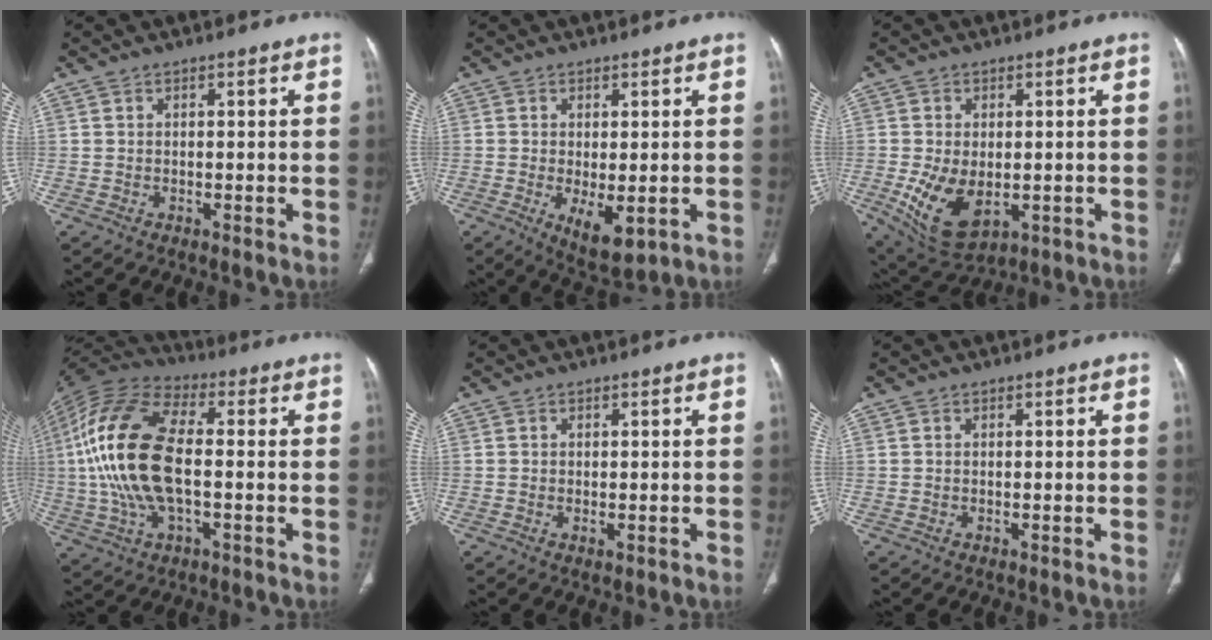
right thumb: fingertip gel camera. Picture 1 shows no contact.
{"total": 6.7, "force": [-1.6, 3.0, 5.8], "torque": [-0.091, -0.019, -0.013]}
{"total": 10.6, "force": [-2.0, 6.4, 8.3], "torque": [-0.146, -0.011, -0.014]}
{"total": 20.7, "force": [-0.5, 9.8, 18.2], "torque": [-0.390, 0.018, -0.011]}
{"total": 1.0, "force": [-0.3, 0.5, 0.8], "torque": [-0.016, -0.003, -0.002]}
{"total": 0.0}